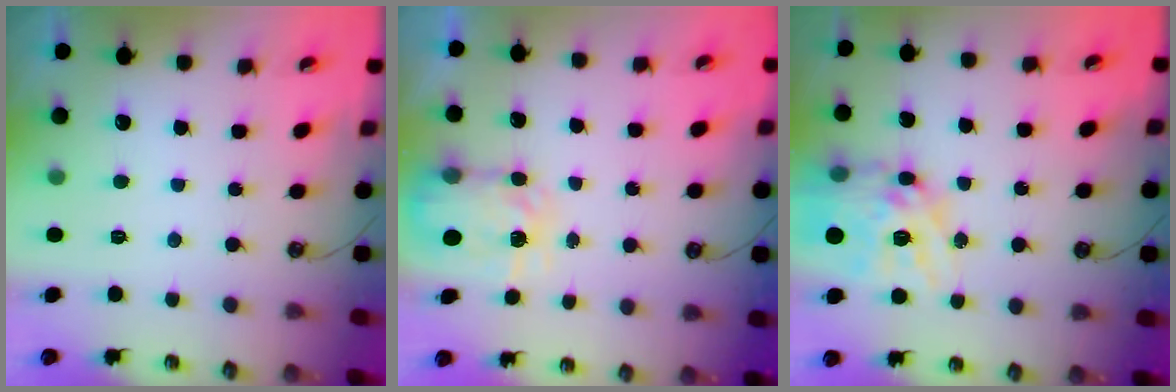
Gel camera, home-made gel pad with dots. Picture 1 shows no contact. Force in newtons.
{"total": 5.2, "press": 5.2, "slide": 0.4}
{"total": 18.0, "press": 17.9, "slide": 1.6}